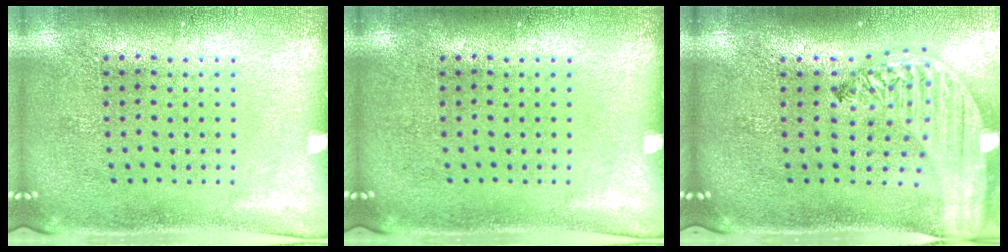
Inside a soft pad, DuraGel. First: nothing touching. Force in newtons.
{"total": 0.0}
{"total": 3.2, "press": 2.6, "slide": 1.9}